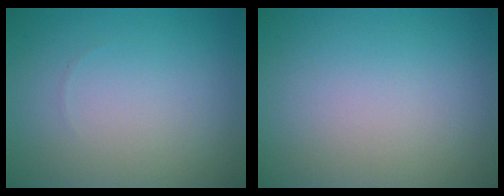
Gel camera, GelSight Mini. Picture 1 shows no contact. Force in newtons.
{"total": 0.0}